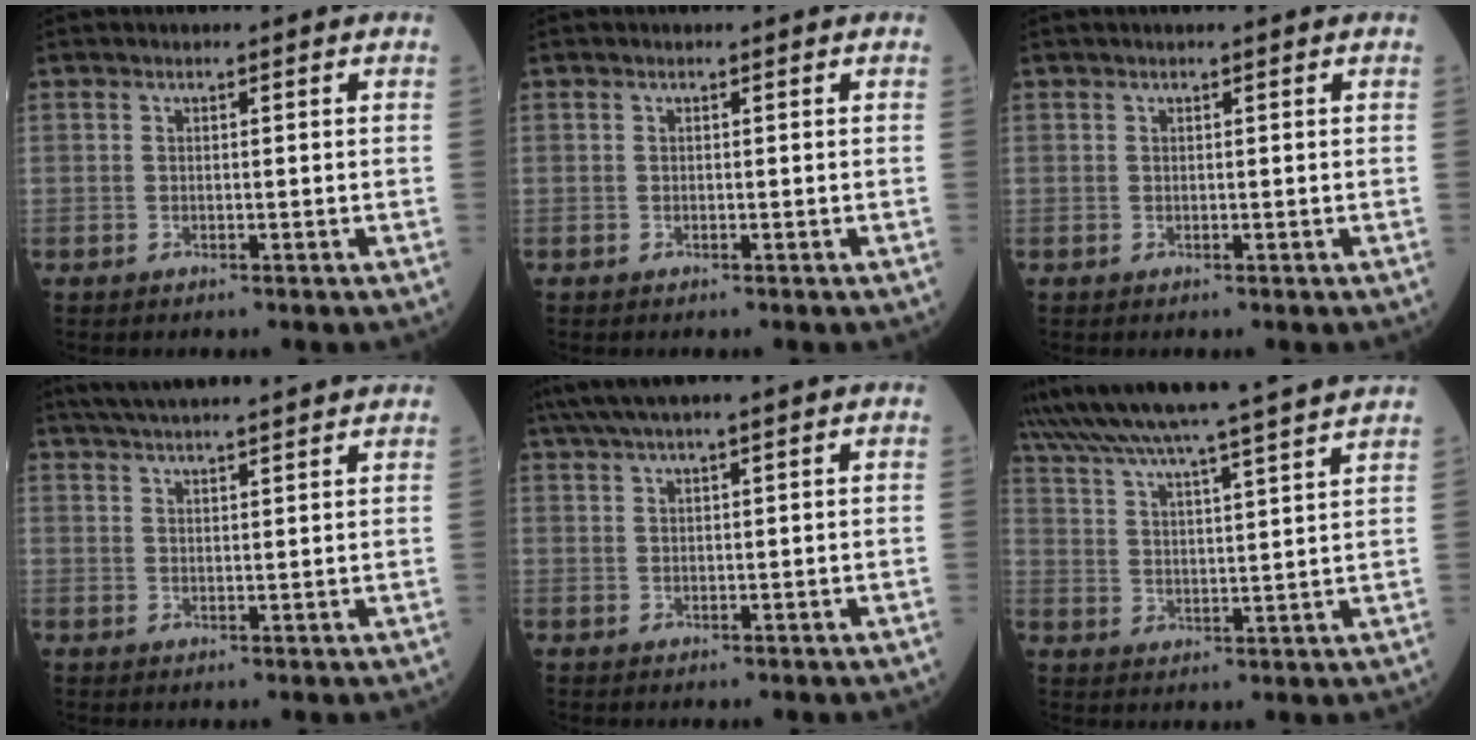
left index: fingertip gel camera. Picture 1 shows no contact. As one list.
[{"total": 0.0}, {"total": 1.0, "force": [0.9, -0.2, 0.5], "torque": [-0.008, 0.012, 0.018]}, {"total": 14.6, "force": [13.2, 0.5, 6.2], "torque": [-0.109, 0.035, 0.188]}, {"total": 6.1, "force": [5.1, -1.0, 3.3], "torque": [-0.057, 0.034, 0.091]}, {"total": 22.9, "force": [20.6, -1.8, 9.8], "torque": [-0.184, -0.014, 0.300]}]